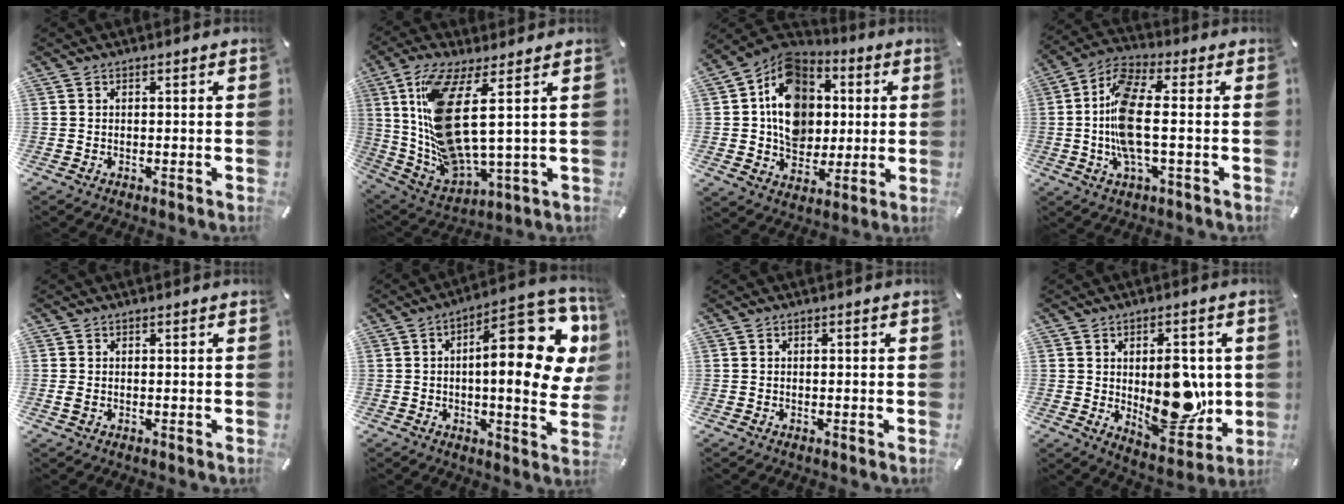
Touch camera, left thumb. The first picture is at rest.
{"total": 16.6, "force": [5.1, 5.2, 14.9], "torque": [-0.317, -0.032, 0.083]}
{"total": 14.7, "force": [1.9, 12.6, 7.3], "torque": [-0.123, -0.008, 0.035]}
{"total": 12.4, "force": [-0.9, 4.2, 11.6], "torque": [-0.249, -0.013, -0.019]}
{"total": 1.1, "force": [-0.2, 0.7, 0.9], "torque": [-0.010, -0.004, -0.005]}
{"total": 24.4, "force": [6.1, 9.1, 21.8], "torque": [-0.288, -0.046, 0.095]}
{"total": 0.6, "force": [-0.2, 0.2, 0.5], "torque": [-0.010, -0.002, -0.003]}
{"total": 15.5, "force": [-0.2, 8.8, 12.8], "torque": [-0.153, -0.022, 0.001]}